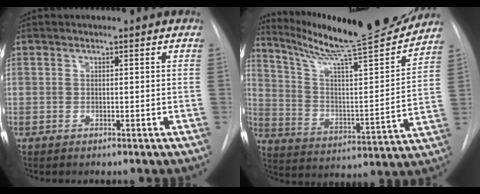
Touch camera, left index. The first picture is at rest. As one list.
[{"total": 20.9, "force": [19.1, 0.3, 8.5], "torque": [-0.144, -0.045, 0.293]}]